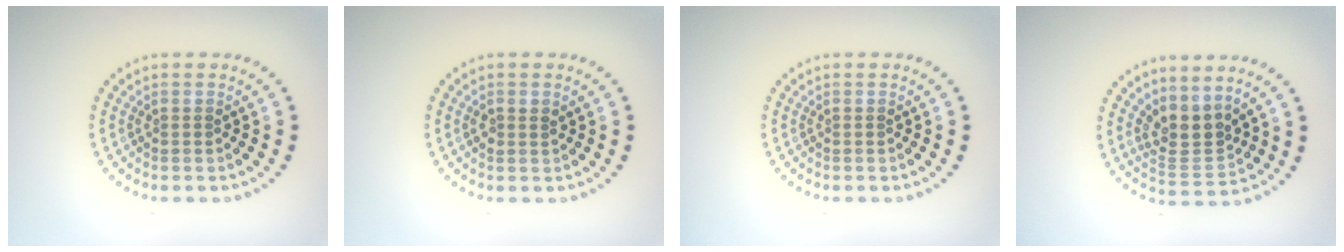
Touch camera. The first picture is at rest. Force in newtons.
{"total": 0.9, "press": 0.9, "slide": 0.3}
{"total": 0.0}
{"total": 3.3, "press": 2.7, "slide": 1.9}